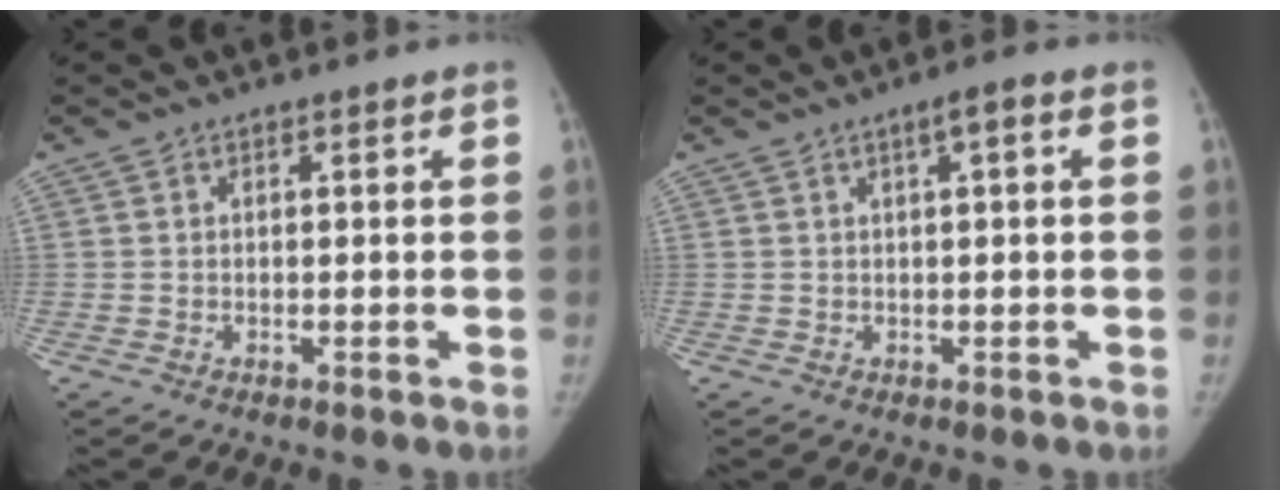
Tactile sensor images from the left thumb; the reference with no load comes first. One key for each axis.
{"total": 2.8, "fx": 0.9, "fy": 0.4, "fz": 2.6, "tx": -0.039, "ty": 0.008, "tz": 0.011}